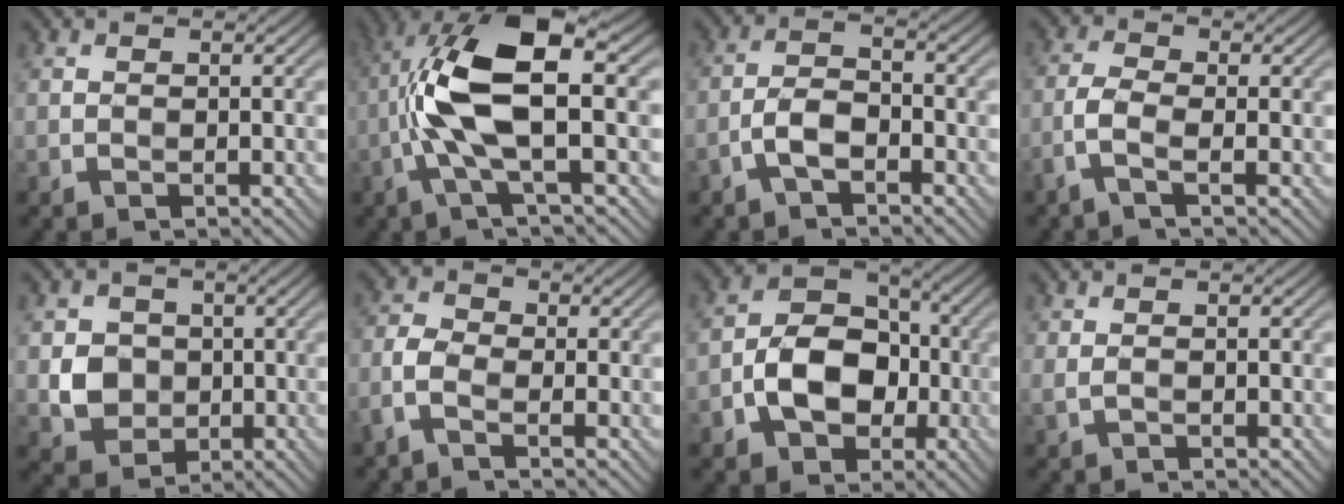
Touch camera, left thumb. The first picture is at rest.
{"total": 11.0, "force": [-0.5, 3.3, 10.5], "torque": [-0.225, 0.021, -0.016]}
{"total": 3.8, "force": [-2.4, 1.3, 2.7], "torque": [-0.058, 0.009, -0.055]}
{"total": 3.1, "force": [-1.4, 0.8, 2.6], "torque": [-0.070, 0.006, -0.038]}
{"total": 5.2, "force": [-0.2, 4.8, 2.2], "torque": [-0.057, -0.002, -0.011]}
{"total": 3.7, "force": [-1.9, 1.9, 2.6], "torque": [-0.070, 0.008, -0.052]}
{"total": 9.2, "force": [-2.7, 6.6, 5.9], "torque": [-0.107, -0.001, -0.057]}
{"total": 1.5, "force": [0.0, 0.7, 1.3], "torque": [-0.036, 0.001, 0.001]}